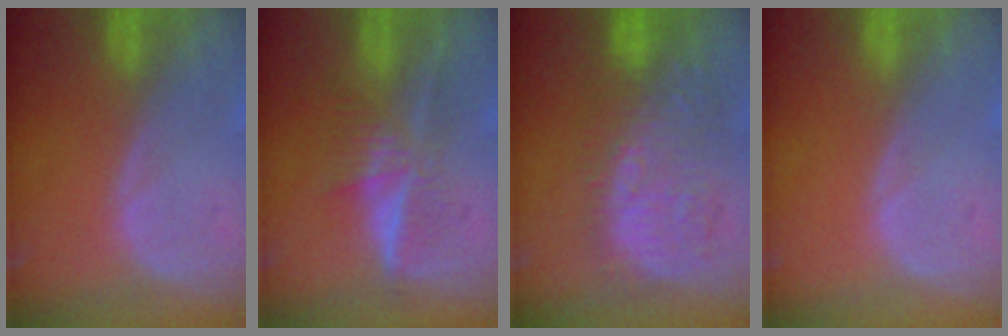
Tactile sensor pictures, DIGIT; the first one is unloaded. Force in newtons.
{"total": 5.9, "press": 5.6, "slide": 2.0}
{"total": 10.0, "press": 9.9, "slide": 1.7}
{"total": 0.0}